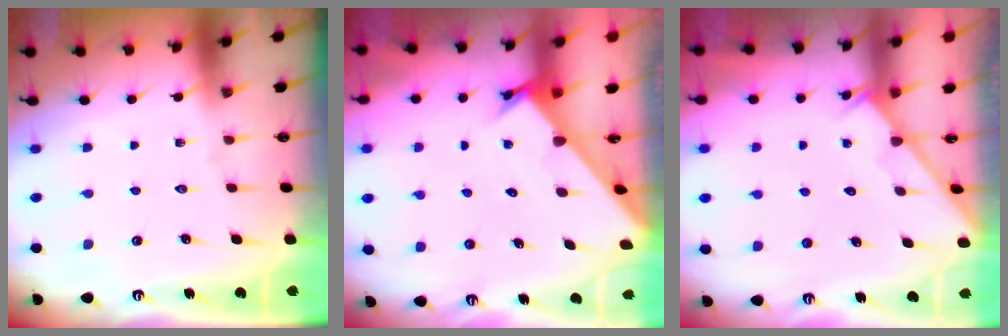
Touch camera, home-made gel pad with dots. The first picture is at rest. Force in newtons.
{"total": 2.3, "press": 2.3, "slide": 0.2}
{"total": 2.0, "press": 2.0, "slide": 0.1}